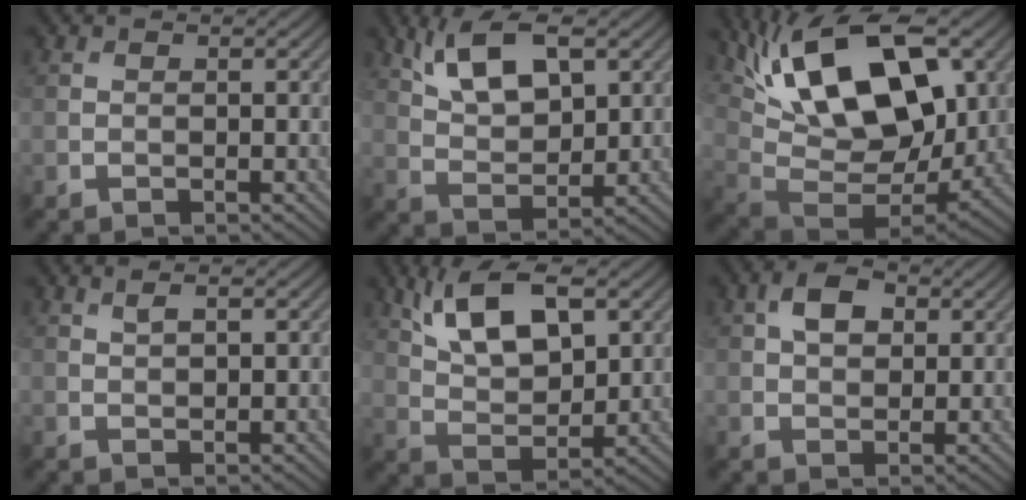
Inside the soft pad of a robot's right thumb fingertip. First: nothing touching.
{"total": 9.2, "force": [4.5, 4.1, 6.9], "torque": [-0.144, 0.009, 0.089]}
{"total": 19.1, "force": [7.5, 9.7, 14.6], "torque": [-0.265, 0.045, 0.114]}
{"total": 1.6, "force": [0.9, 0.4, 1.3], "torque": [-0.029, 0.001, 0.021]}
{"total": 10.6, "force": [5.0, 4.7, 8.1], "torque": [-0.164, 0.008, 0.098]}
{"total": 4.3, "force": [1.5, 2.7, 3.0], "torque": [-0.056, 0.008, 0.021]}